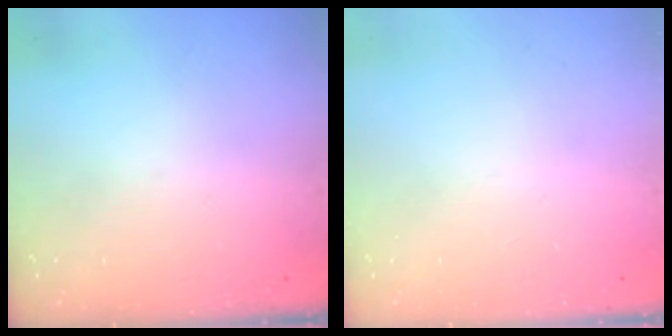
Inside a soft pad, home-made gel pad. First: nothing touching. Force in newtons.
{"total": 0.0}